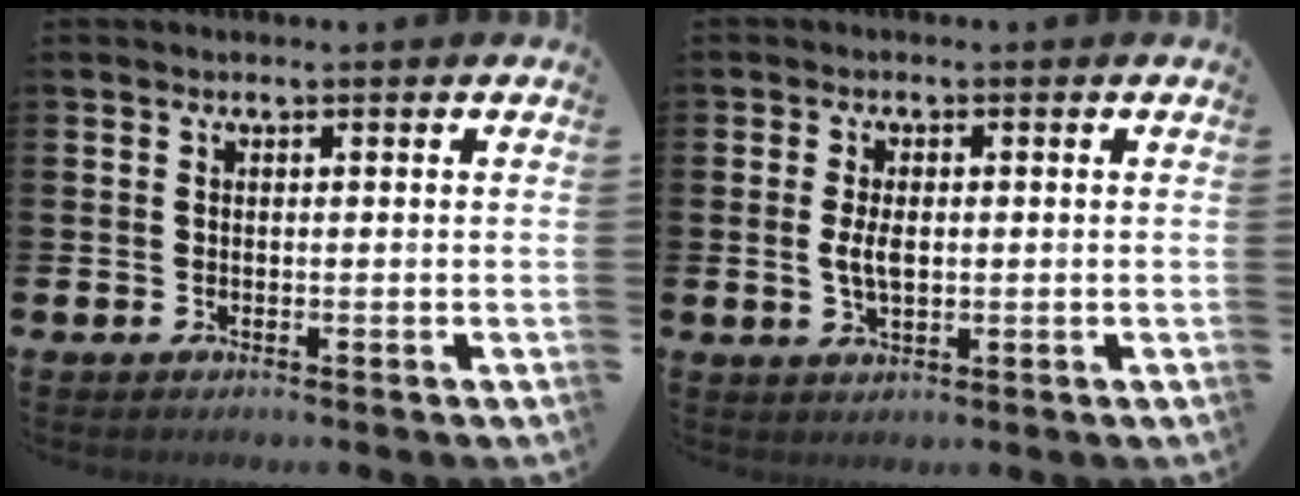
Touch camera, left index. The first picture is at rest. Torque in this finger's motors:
{"motor_torque": [0.19, -0.01, 0.09, 0.10]}